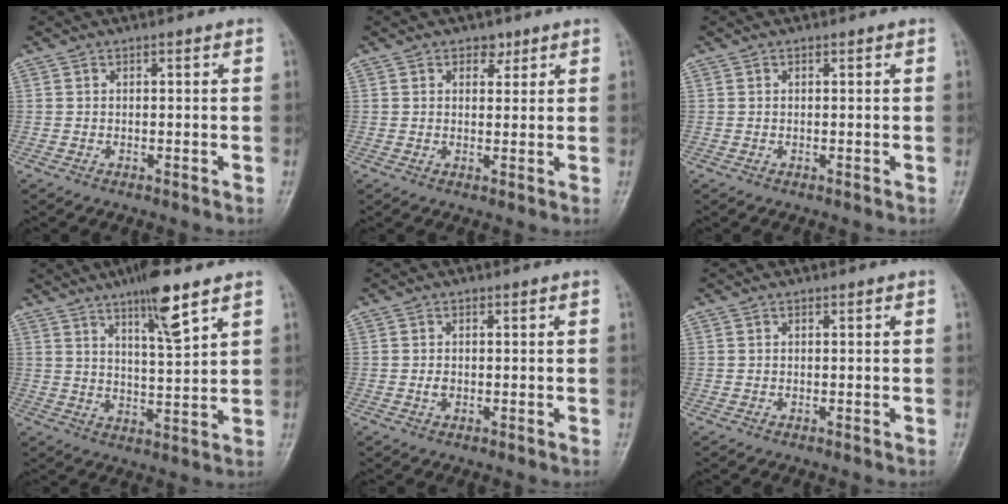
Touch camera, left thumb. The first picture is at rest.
{"total": 2.6, "force": [1.6, 1.8, 1.0], "torque": [0.004, -0.008, 0.021]}
{"total": 0.0}
{"total": 9.6, "force": [6.1, 1.5, 7.2], "torque": [-0.115, -0.036, 0.103]}
{"total": 1.3, "force": [-0.1, 1.0, 0.9], "torque": [-0.013, 0.000, -0.002]}
{"total": 0.0}